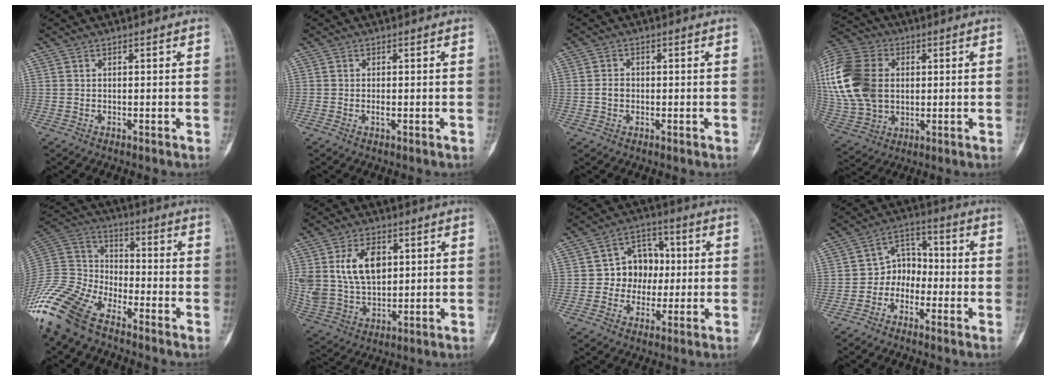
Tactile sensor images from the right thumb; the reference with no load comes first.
{"total": 0.8, "force": [-0.2, 0.4, 0.7], "torque": [-0.011, -0.001, -0.003]}
{"total": 2.1, "force": [-0.3, 1.7, 1.1], "torque": [-0.017, 0.008, -0.008]}
{"total": 22.6, "force": [3.0, 16.6, 15.1], "torque": [-0.337, 0.011, 0.066]}
{"total": 17.5, "force": [-13.1, 7.8, 8.7], "torque": [-0.184, 0.051, -0.259]}
{"total": 13.5, "force": [3.8, 8.8, 9.5], "torque": [-0.165, -0.008, 0.084]}
{"total": 9.4, "force": [0.1, 8.0, 5.0], "torque": [-0.021, 0.019, -0.005]}
{"total": 6.7, "force": [-2.3, 5.3, 3.3], "torque": [-0.018, 0.037, -0.056]}